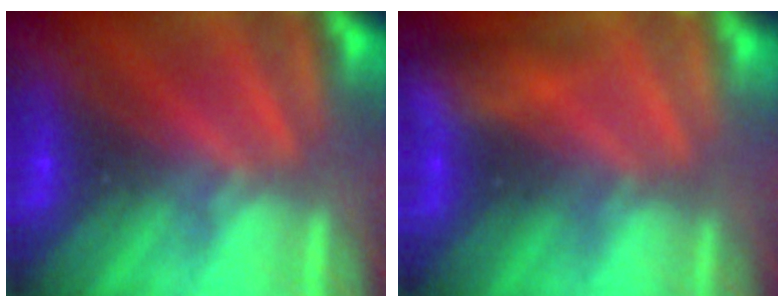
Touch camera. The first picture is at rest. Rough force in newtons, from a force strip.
{"total": 3.8}